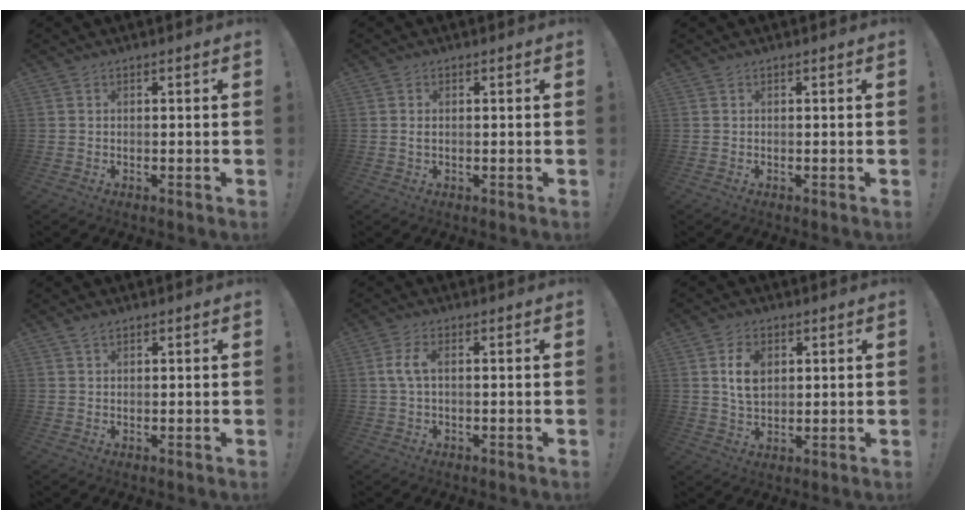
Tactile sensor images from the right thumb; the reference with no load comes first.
{"total": 0.9, "force": [0.3, 0.3, 0.8], "torque": [-0.009, 0.000, 0.003]}
{"total": 0.0}
{"total": 1.9, "force": [1.4, 0.8, 1.0], "torque": [-0.019, -0.004, 0.025]}
{"total": 4.6, "force": [0.3, 1.9, 4.2], "torque": [-0.087, 0.009, 0.006]}
{"total": 7.7, "force": [2.3, 5.2, 5.1], "torque": [-0.077, 0.000, 0.042]}